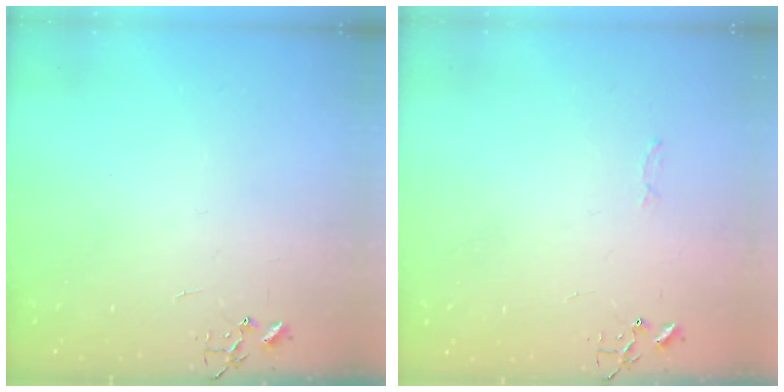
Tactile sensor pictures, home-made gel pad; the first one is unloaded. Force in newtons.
{"total": 2.8, "press": 2.8, "slide": 0.4}